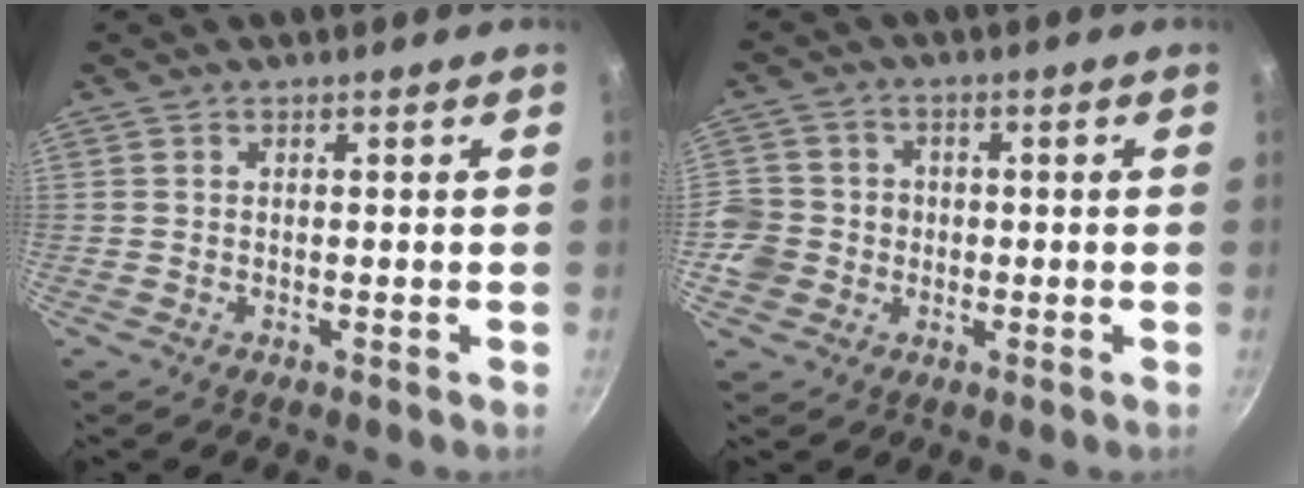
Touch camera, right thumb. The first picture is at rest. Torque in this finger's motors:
{"motor_torque": [0.20, -0.10, 0.47, 0.09, 0.01]}